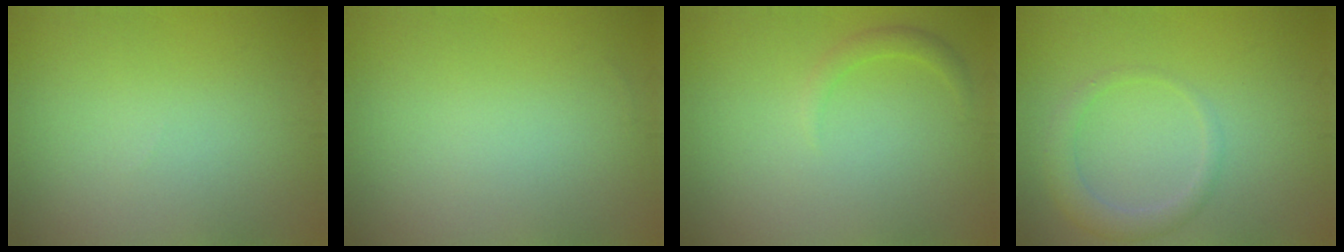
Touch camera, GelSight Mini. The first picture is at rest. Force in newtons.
{"total": 0.0}
{"total": 1.1, "press": 1.1, "slide": 0.0}
{"total": 2.2, "press": 2.2, "slide": 0.3}